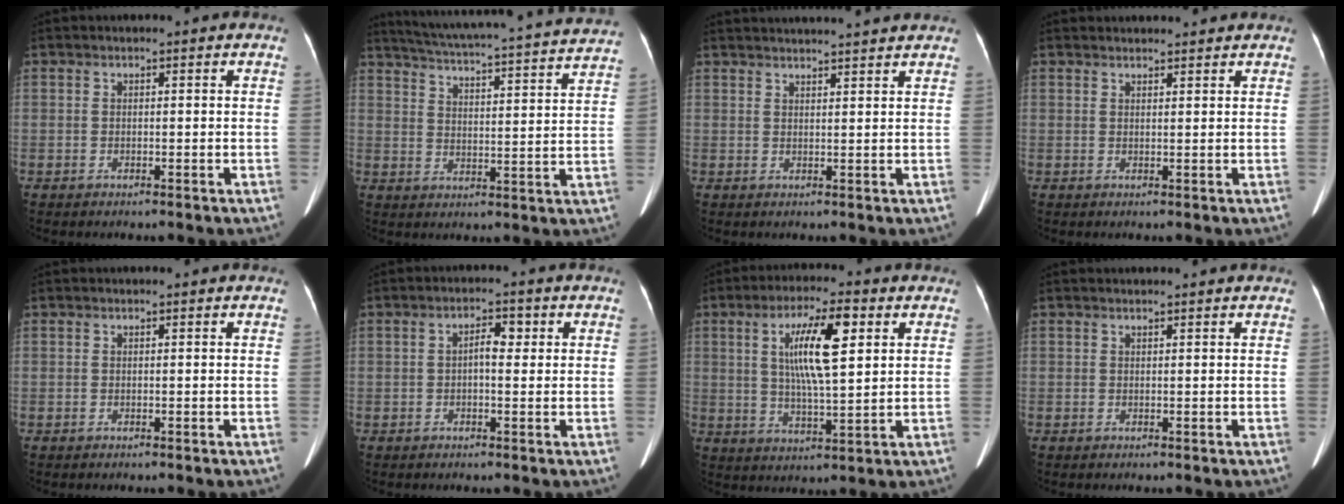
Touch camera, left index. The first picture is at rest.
{"total": 25.4, "force": [23.5, 0.7, 9.6], "torque": [-0.156, -0.051, 0.296]}
{"total": 11.7, "force": [11.1, -0.4, 3.7], "torque": [-0.054, 0.005, 0.140]}
{"total": 5.4, "force": [5.1, 0.8, 1.3], "torque": [-0.007, 0.013, 0.058]}
{"total": 0.0}
{"total": 2.7, "force": [-0.1, 1.0, 2.5], "torque": [-0.038, 0.004, 0.001]}
{"total": 10.3, "force": [2.8, 1.5, 9.8], "torque": [-0.173, -0.001, 0.053]}
{"total": 2.3, "force": [2.2, 0.1, 0.7], "torque": [-0.009, 0.008, 0.025]}